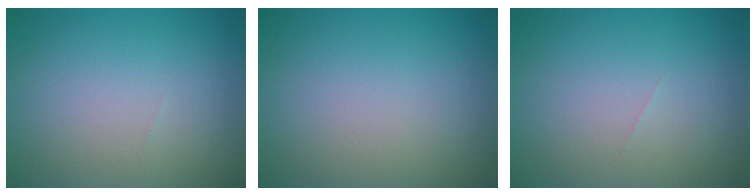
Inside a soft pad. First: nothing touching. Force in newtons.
{"total": 0.0}
{"total": 0.0}